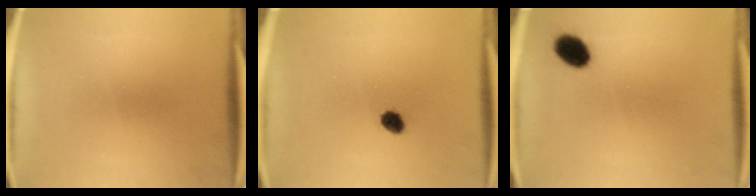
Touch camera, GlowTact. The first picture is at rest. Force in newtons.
{"total": 3.0}
{"total": 5.8}